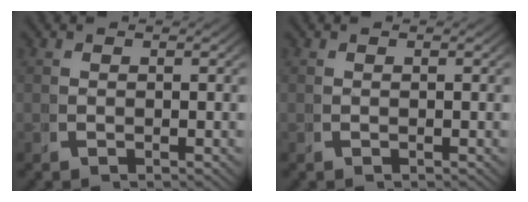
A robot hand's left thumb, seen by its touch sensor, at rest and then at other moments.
{"total": 0.0}